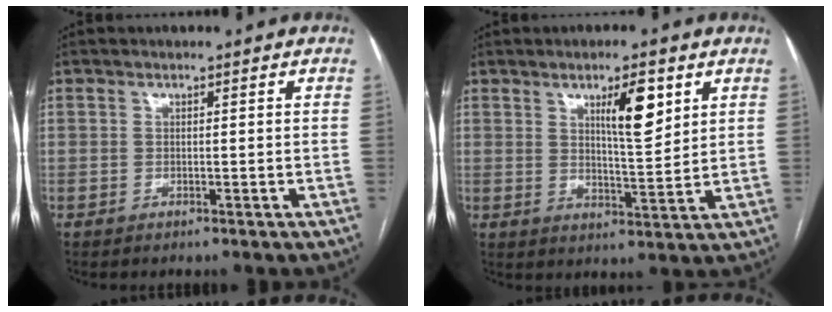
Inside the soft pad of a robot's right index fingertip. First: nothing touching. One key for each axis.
{"total": 7.3, "fx": 3.4, "fy": 1.4, "fz": 6.3, "tx": -0.104, "ty": -0.002, "tz": 0.056}